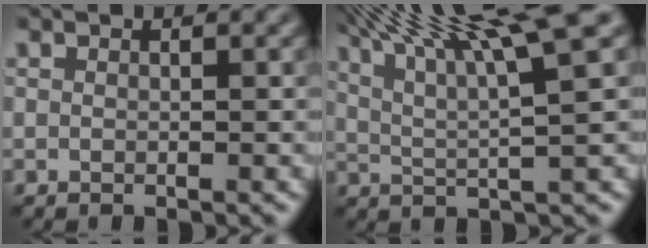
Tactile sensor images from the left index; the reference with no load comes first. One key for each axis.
{"total": 11.7, "fx": 7.1, "fy": 2.1, "fz": 9.0, "tx": -0.134, "ty": 0.031, "tz": 0.103}